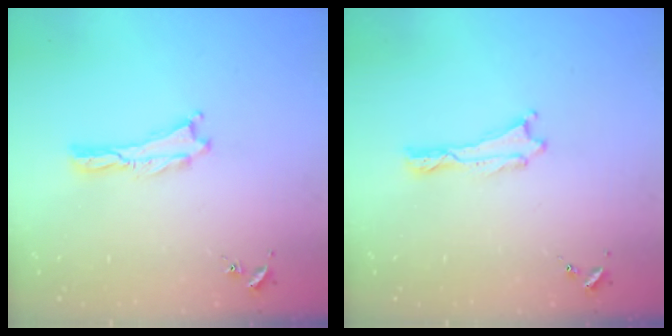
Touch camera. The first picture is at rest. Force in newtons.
{"total": 0.0}